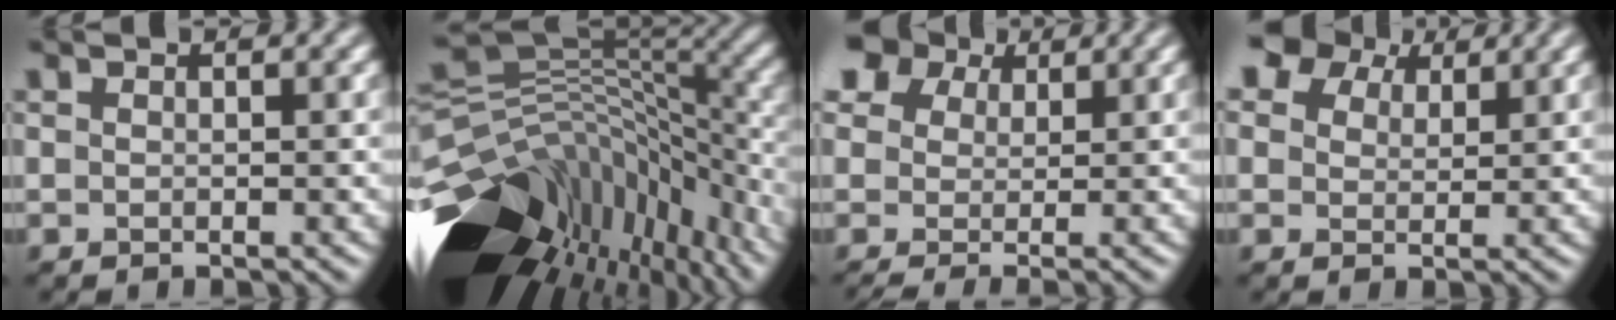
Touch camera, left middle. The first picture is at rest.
{"total": 18.1, "force": [-9.7, 9.4, 12.1], "torque": [-0.216, 0.020, -0.127]}
{"total": 4.7, "force": [1.5, 3.5, 2.7], "torque": [-0.050, 0.001, 0.025]}
{"total": 6.4, "force": [4.6, 3.8, 2.4], "torque": [-0.060, 0.004, 0.072]}